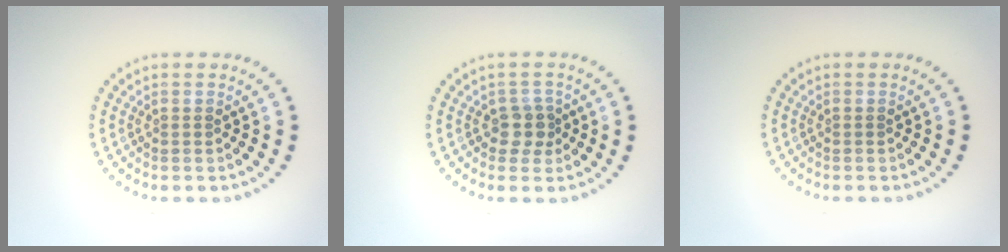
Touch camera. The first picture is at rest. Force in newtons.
{"total": 1.9, "press": 1.6, "slide": 1.0}
{"total": 0.0}